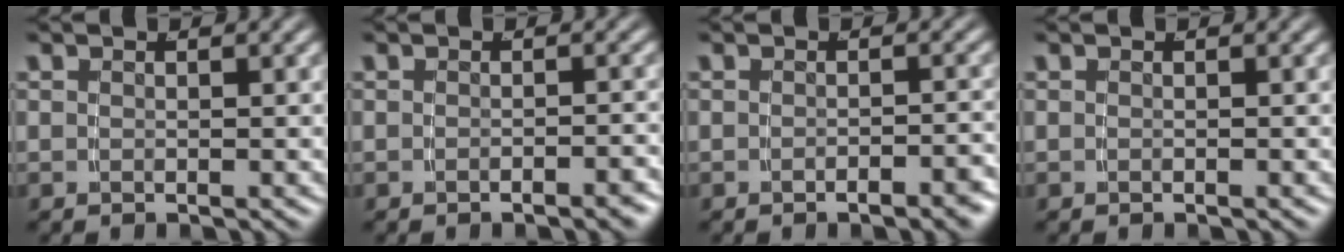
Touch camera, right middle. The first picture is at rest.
{"total": 1.3, "force": [-1.2, -0.1, 0.6], "torque": [-0.007, 0.007, -0.022]}
{"total": 2.0, "force": [-1.7, -0.1, 1.0], "torque": [-0.009, 0.006, -0.031]}
{"total": 0.0}